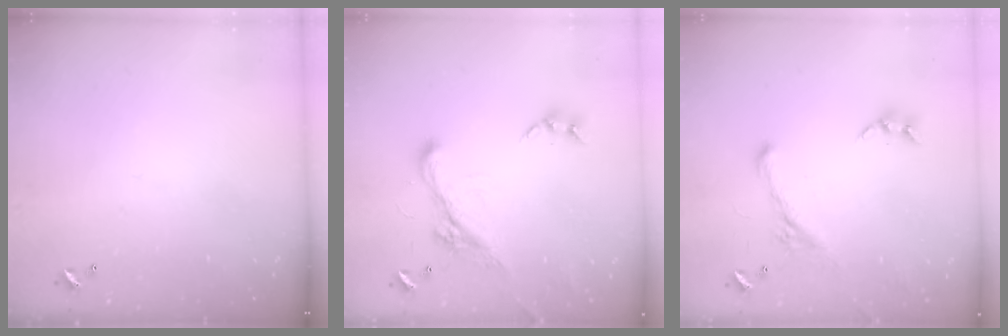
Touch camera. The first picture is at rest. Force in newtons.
{"total": 5.2, "press": 4.9, "slide": 1.6}
{"total": 1.7, "press": 1.0, "slide": 1.3}